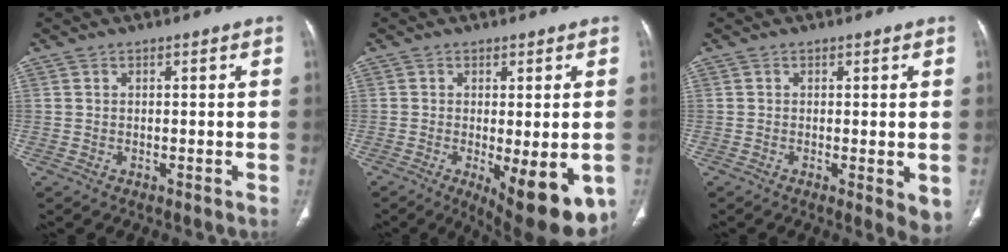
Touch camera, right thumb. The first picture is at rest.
{"total": 12.9, "force": [-4.2, 4.6, 11.3], "torque": [-0.131, -0.019, -0.046]}
{"total": 4.4, "force": [-0.8, 1.5, 4.0], "torque": [-0.050, -0.012, -0.012]}